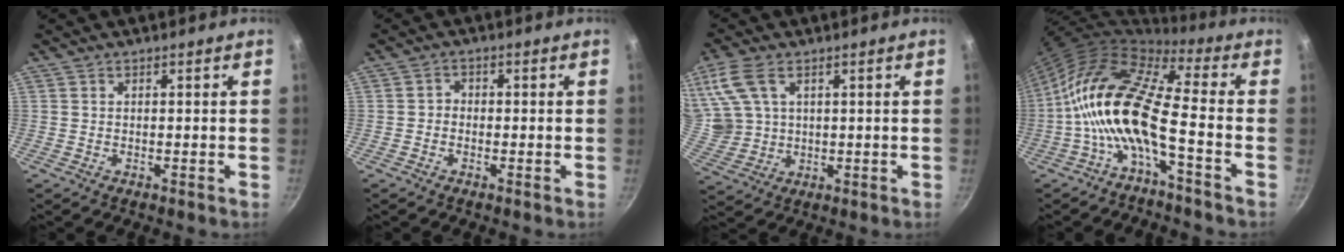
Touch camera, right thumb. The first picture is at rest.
{"total": 1.8, "force": [-0.7, 1.5, 0.7], "torque": [-0.007, 0.011, -0.018]}
{"total": 10.2, "force": [4.1, 6.9, 6.4], "torque": [-0.121, -0.008, 0.094]}
{"total": 13.9, "force": [-3.2, 4.8, 12.6], "torque": [-0.246, 0.042, -0.079]}